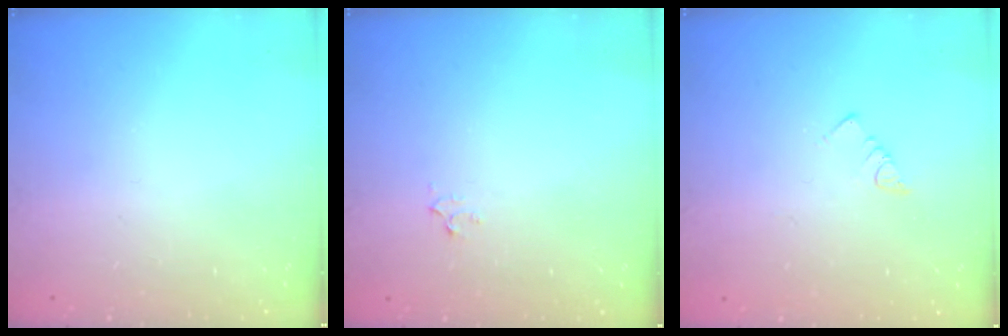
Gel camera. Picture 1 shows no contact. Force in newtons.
{"total": 3.0, "press": 3.0, "slide": 0.5}
{"total": 3.0, "press": 3.0, "slide": 0.2}